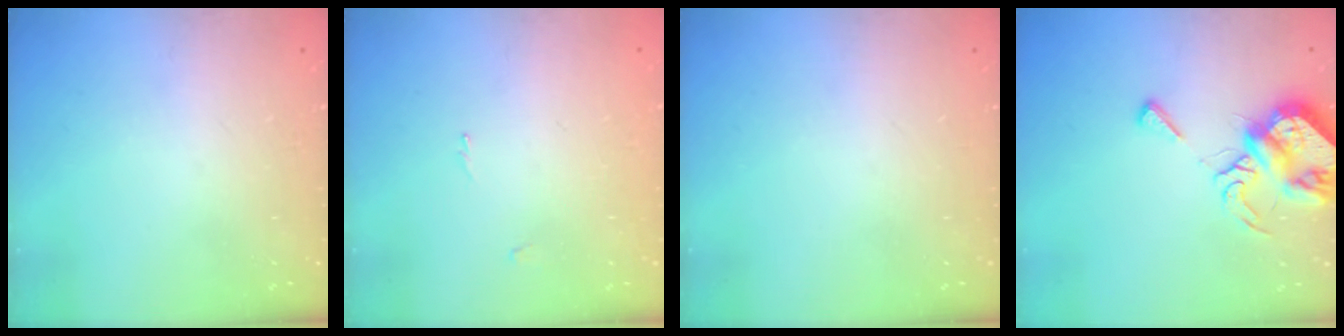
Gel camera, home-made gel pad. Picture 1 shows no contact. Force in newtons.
{"total": 0.8, "press": 0.8, "slide": 0.3}
{"total": 0.0}
{"total": 8.4, "press": 8.4, "slide": 0.4}